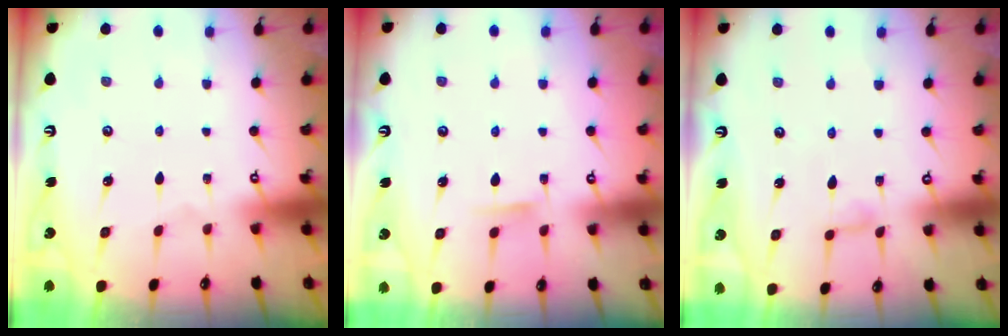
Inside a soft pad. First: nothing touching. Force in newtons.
{"total": 4.8, "press": 4.8, "slide": 0.8}
{"total": 6.0, "press": 6.0, "slide": 0.6}